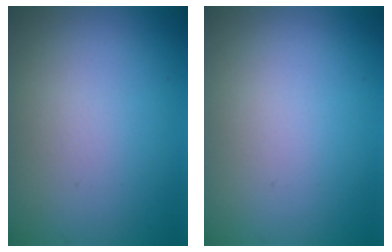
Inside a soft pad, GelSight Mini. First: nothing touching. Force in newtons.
{"total": 0.0}